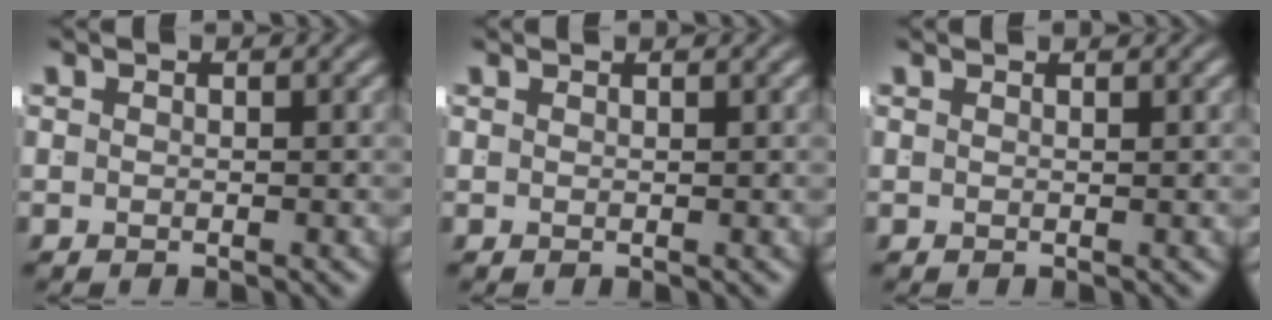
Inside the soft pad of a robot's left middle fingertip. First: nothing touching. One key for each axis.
{"total": 0.7, "fx": 0.5, "fy": -0.5, "fz": -0.1, "tx": 0.010, "ty": 0.000, "tz": 0.009}
{"total": 0.8, "fx": 0.6, "fy": -0.6, "fz": 0.0, "tx": 0.010, "ty": 0.000, "tz": 0.010}